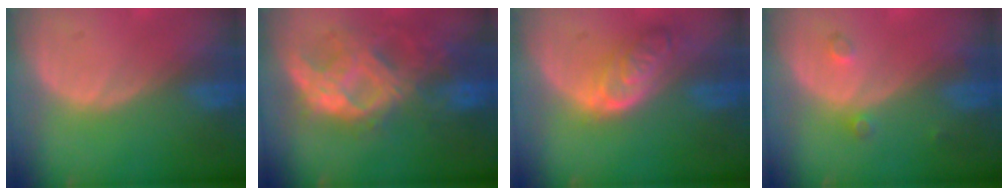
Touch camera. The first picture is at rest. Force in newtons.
{"total": 10.6, "press": 9.2, "slide": 5.3}
{"total": 6.4, "press": 5.7, "slide": 2.9}
{"total": 2.1, "press": 1.8, "slide": 1.1}